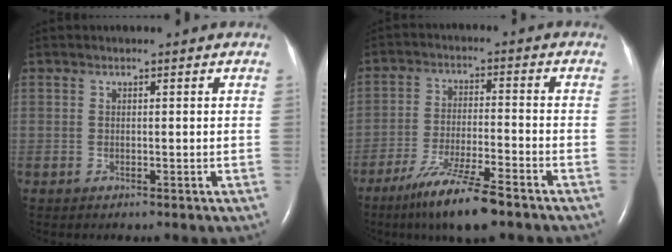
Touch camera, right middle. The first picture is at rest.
{"total": 10.3, "force": [-7.3, 0.4, 7.2], "torque": [-0.140, -0.030, -0.131]}